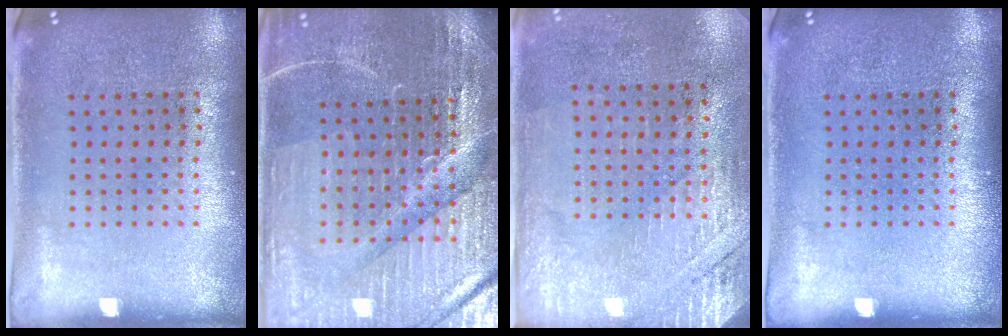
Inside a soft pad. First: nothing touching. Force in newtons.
{"total": 4.3, "press": 4.2, "slide": 1.1}
{"total": 2.8, "press": 2.5, "slide": 1.3}
{"total": 0.0}